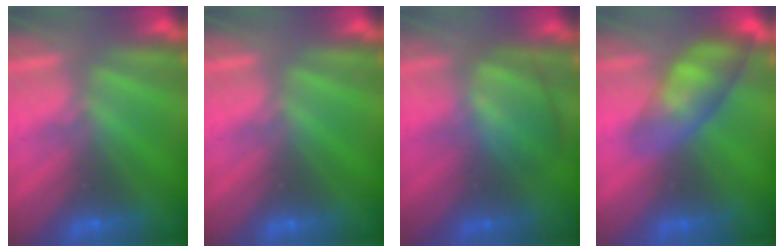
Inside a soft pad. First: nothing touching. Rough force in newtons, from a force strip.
{"total": 0.0}
{"total": 2.9}
{"total": 4.7}